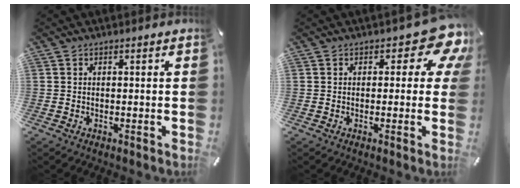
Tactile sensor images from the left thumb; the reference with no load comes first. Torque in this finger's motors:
{"motor_torque": [0.85, 0.41, 0.40, 0.06, 0.07]}